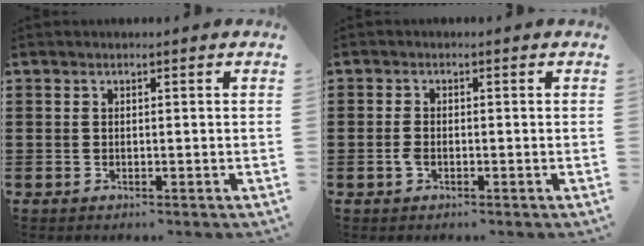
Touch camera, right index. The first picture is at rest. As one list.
[{"total": 1.8, "force": [-0.6, 0.9, 1.4], "torque": [-0.041, -0.005, -0.017]}]